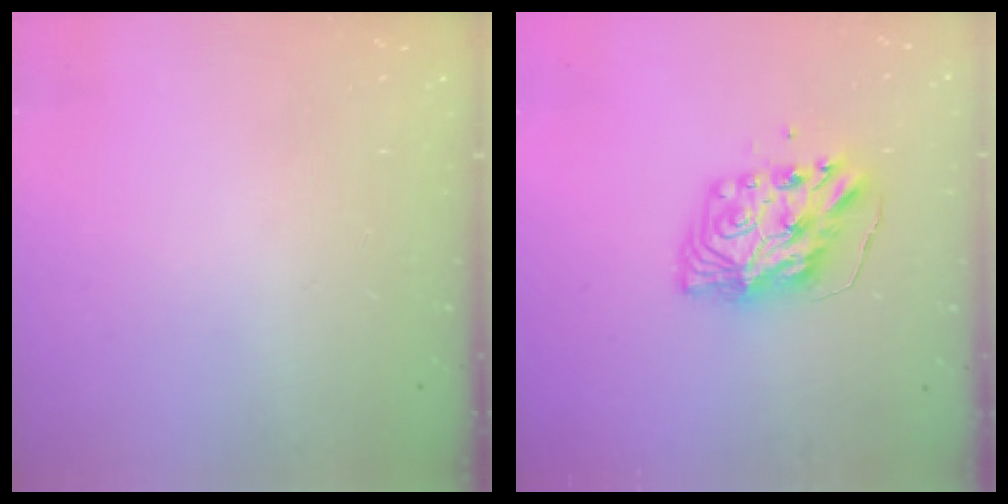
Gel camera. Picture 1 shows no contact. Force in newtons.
{"total": 9.9, "press": 9.9, "slide": 0.8}